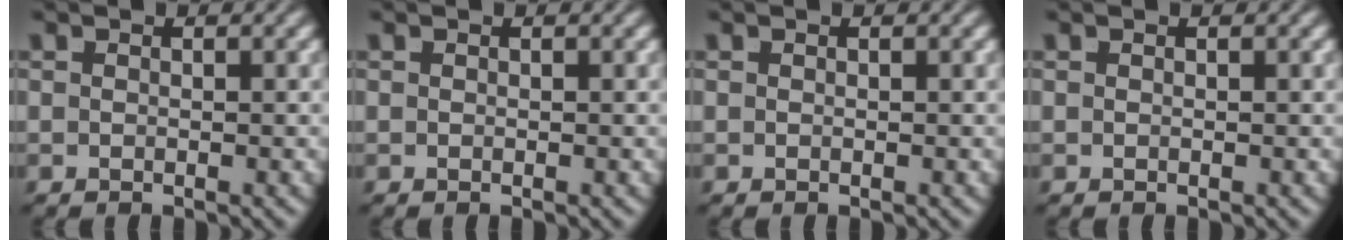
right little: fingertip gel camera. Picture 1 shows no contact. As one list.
[{"total": 0.0}, {"total": 0.0}, {"total": 0.0}]